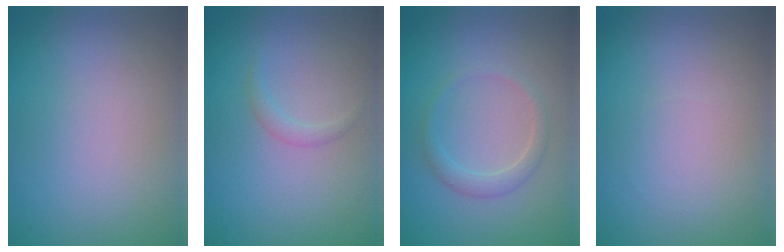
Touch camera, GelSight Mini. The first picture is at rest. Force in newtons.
{"total": 0.9, "press": 0.9, "slide": 0.1}
{"total": 1.7, "press": 1.7, "slide": 0.2}
{"total": 0.0}